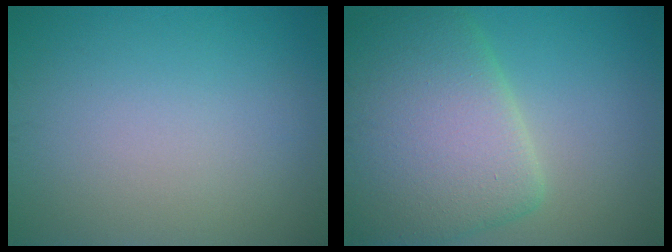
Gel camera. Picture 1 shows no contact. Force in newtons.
{"total": 9.5, "press": 9.5, "slide": 0.7}